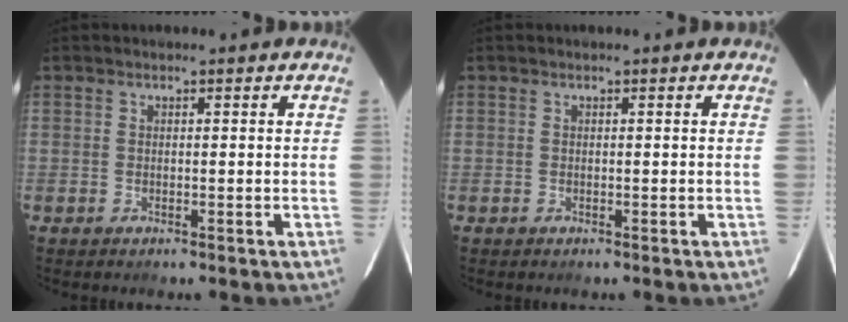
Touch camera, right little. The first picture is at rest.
{"total": 0.0}